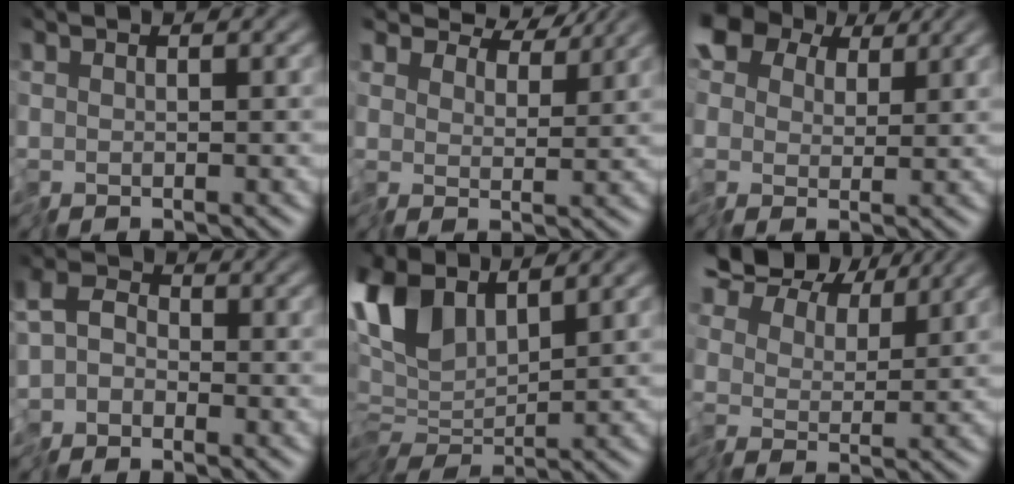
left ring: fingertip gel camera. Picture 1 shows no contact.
{"total": 5.7, "force": [5.0, 2.2, 1.8], "torque": [-0.040, 0.009, 0.066]}
{"total": 8.5, "force": [4.7, 6.1, 3.7], "torque": [-0.087, 0.033, 0.066]}
{"total": 3.6, "force": [-1.5, 2.8, 1.8], "torque": [-0.047, 0.000, -0.044]}
{"total": 7.0, "force": [2.7, 3.4, 5.5], "torque": [-0.132, 0.003, 0.042]}
{"total": 8.0, "force": [6.1, 4.1, 3.3], "torque": [-0.084, 0.020, 0.088]}